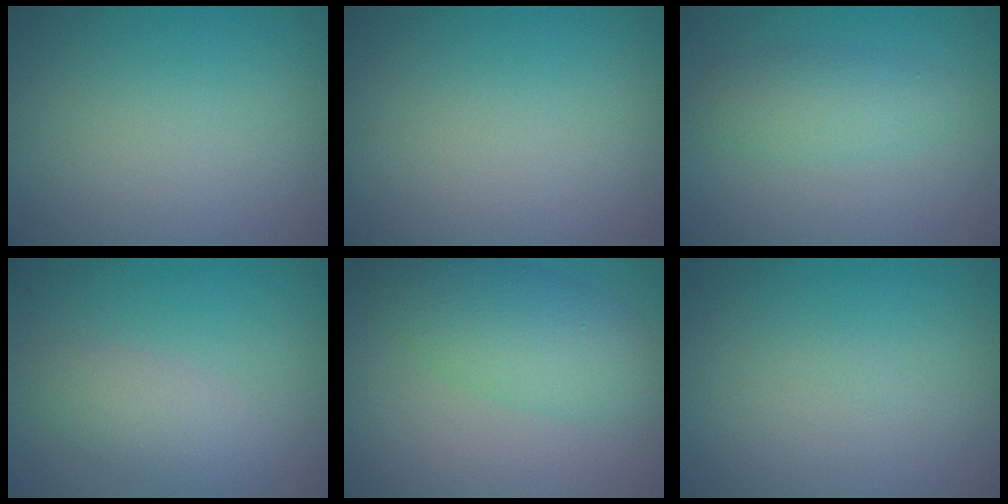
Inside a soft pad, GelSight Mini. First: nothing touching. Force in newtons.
{"total": 0.0}
{"total": 2.4, "press": 2.4, "slide": 0.0}
{"total": 2.4, "press": 2.4, "slide": 0.1}
{"total": 4.3, "press": 4.3, "slide": 0.0}
{"total": 0.0}